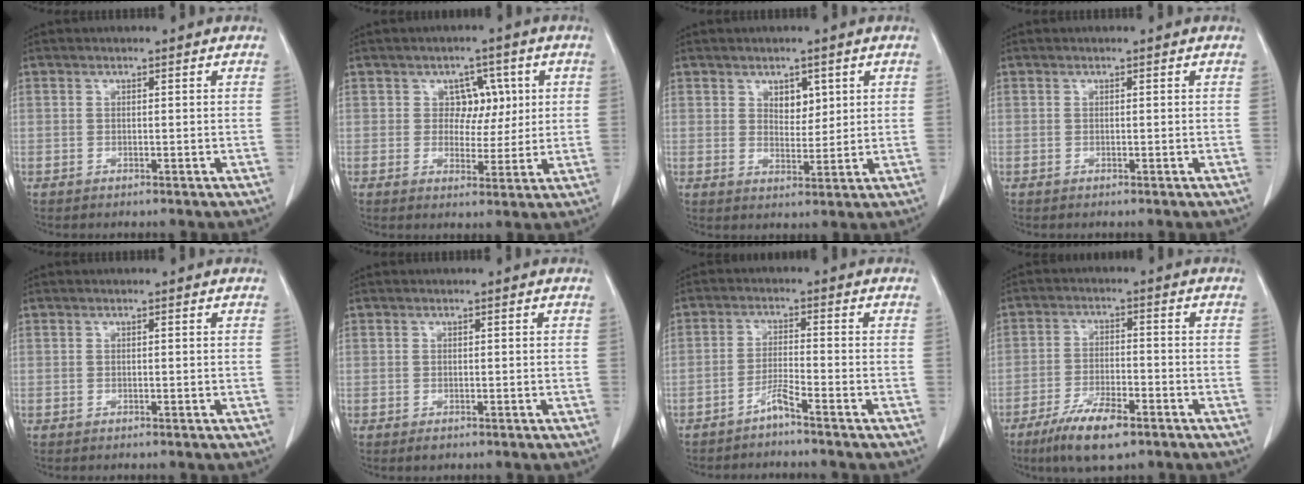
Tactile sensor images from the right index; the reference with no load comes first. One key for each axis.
{"total": 4.7, "fx": 1.2, "fy": 3.9, "fz": 2.2, "tx": -0.016, "ty": 0.010, "tz": 0.018}
{"total": 3.5, "fx": 1.6, "fy": 2.1, "fz": 2.2, "tx": -0.031, "ty": -0.003, "tz": 0.028}
{"total": 0.0}
{"total": 0.0}
{"total": 1.0, "fx": -0.5, "fy": 0.8, "fz": 0.3, "tx": -0.003, "ty": 0.002, "tz": -0.004}
{"total": 3.1, "fx": -2.5, "fy": -0.7, "fz": 1.6, "tx": -0.034, "ty": -0.004, "tz": -0.051}
{"total": 8.5, "fx": -5.6, "fy": 2.2, "fz": 6.0, "tx": -0.116, "ty": -0.012, "tz": -0.096}